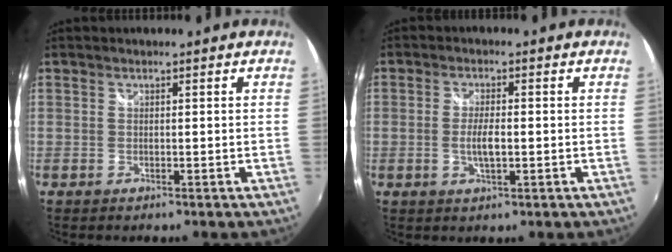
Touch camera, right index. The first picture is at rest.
{"total": 3.9, "force": [-0.7, 1.0, 3.6], "torque": [-0.070, -0.003, -0.014]}